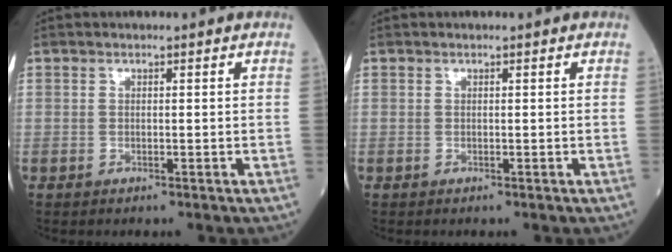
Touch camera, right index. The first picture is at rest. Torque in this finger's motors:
{"motor_torque": [0.03, -0.02, 0.00, -0.01]}